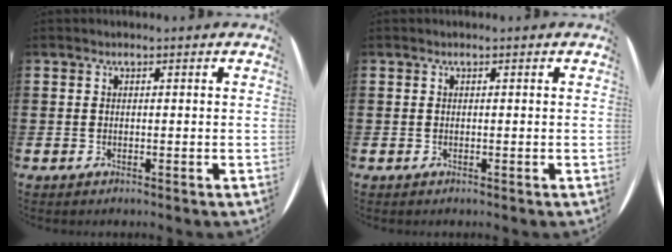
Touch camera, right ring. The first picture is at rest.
{"total": 0.0}